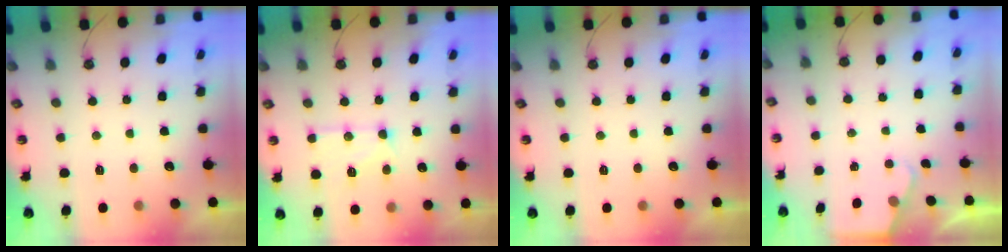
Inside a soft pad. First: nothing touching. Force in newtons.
{"total": 11.9, "press": 11.9, "slide": 0.8}
{"total": 0.0}
{"total": 1.7, "press": 1.7, "slide": 0.3}